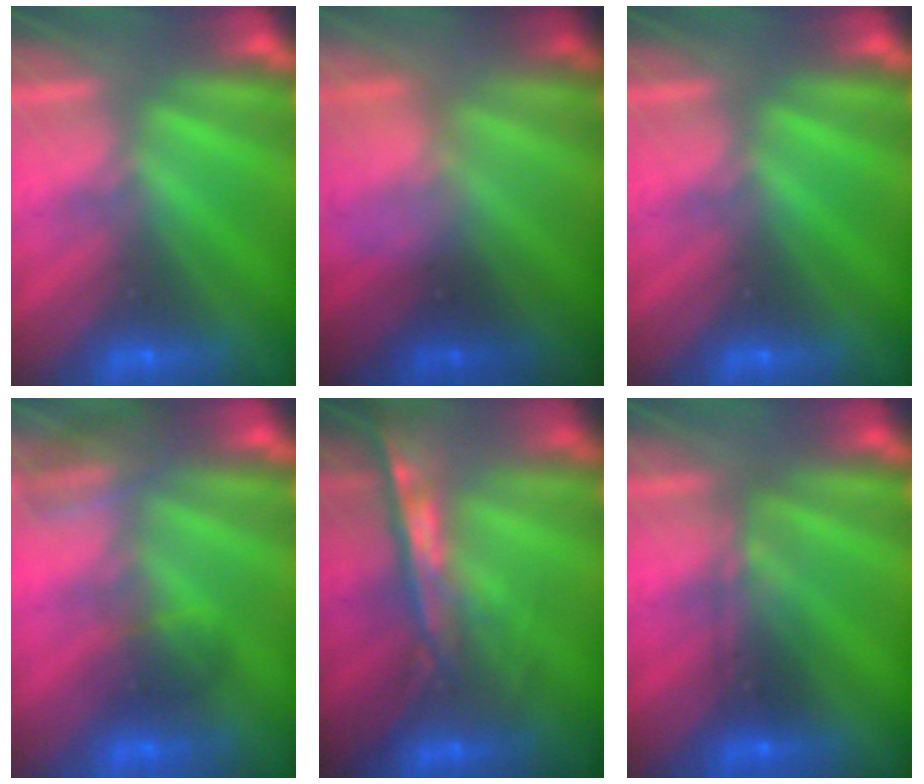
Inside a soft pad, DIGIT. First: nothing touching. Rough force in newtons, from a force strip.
{"total": 2.4}
{"total": 0.0}
{"total": 3.3}
{"total": 7.2}
{"total": 2.4}